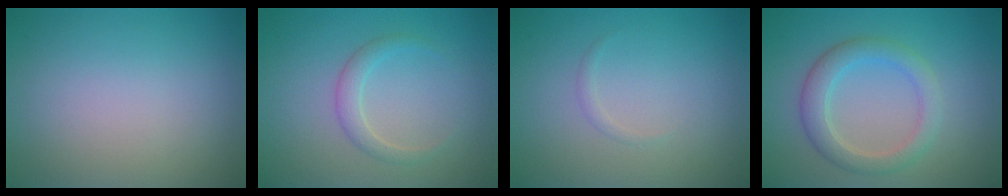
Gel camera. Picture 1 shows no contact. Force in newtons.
{"total": 1.6, "press": 1.6, "slide": 0.1}
{"total": 0.5, "press": 0.5, "slide": 0.0}
{"total": 3.3, "press": 3.3, "slide": 0.2}